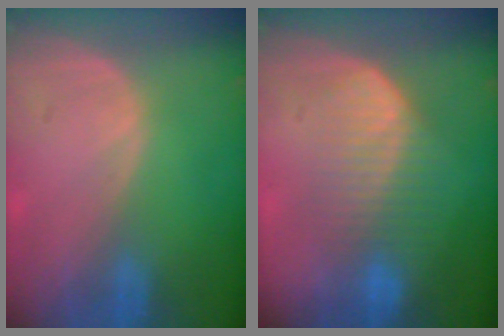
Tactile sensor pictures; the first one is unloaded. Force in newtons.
{"total": 6.9, "press": 6.8, "slide": 1.4}